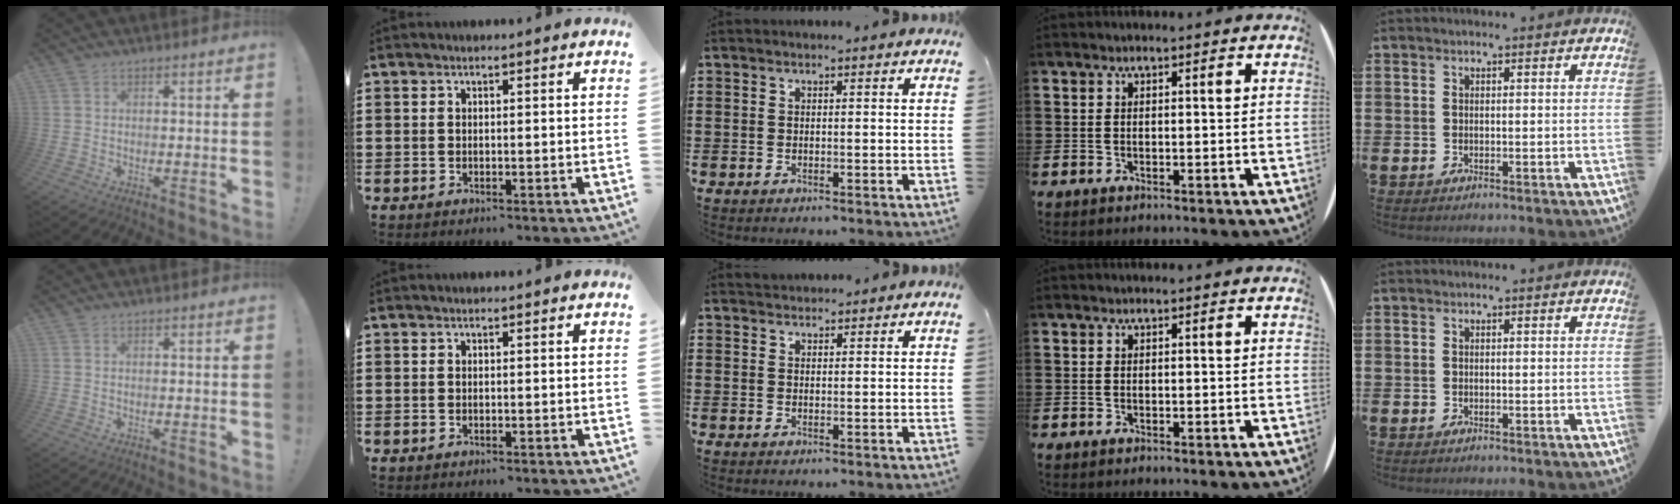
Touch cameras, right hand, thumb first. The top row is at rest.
{"middle": {"total": 1.5, "force": [1.5, 0.3, -0.3], "torque": [0.002, 0.002, 0.029]}}